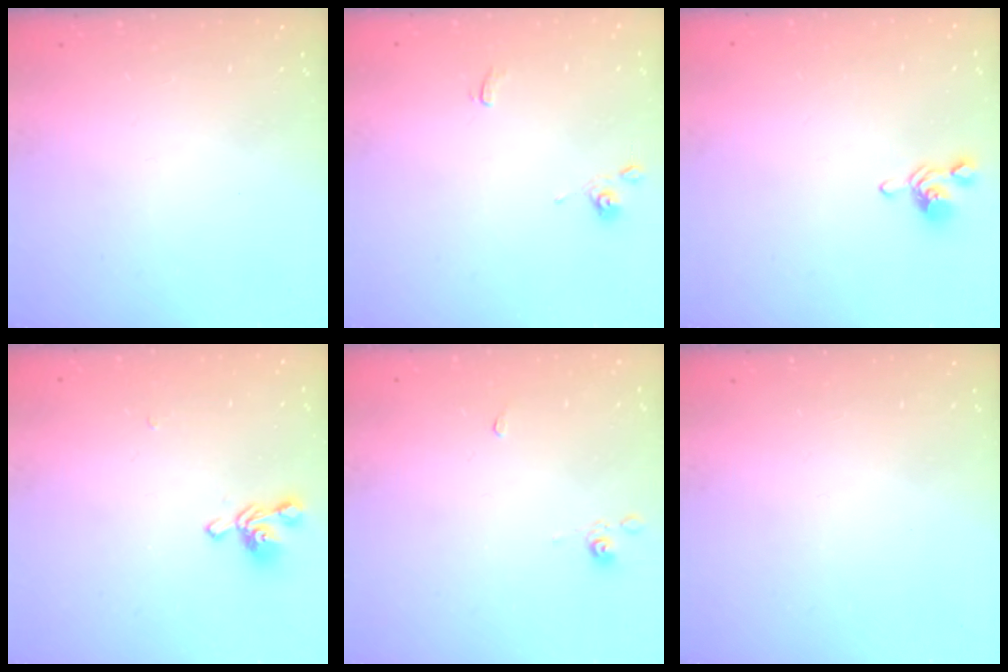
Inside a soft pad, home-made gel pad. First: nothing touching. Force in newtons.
{"total": 0.6, "press": 0.5, "slide": 0.3}
{"total": 1.9, "press": 1.8, "slide": 0.7}
{"total": 1.8, "press": 1.6, "slide": 0.9}
{"total": 2.9, "press": 2.9, "slide": 0.6}
{"total": 0.0}